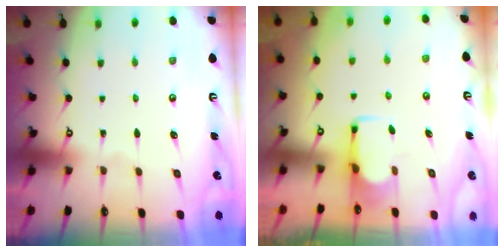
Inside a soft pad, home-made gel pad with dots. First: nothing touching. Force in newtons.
{"total": 1.8, "press": 1.6, "slide": 0.9}